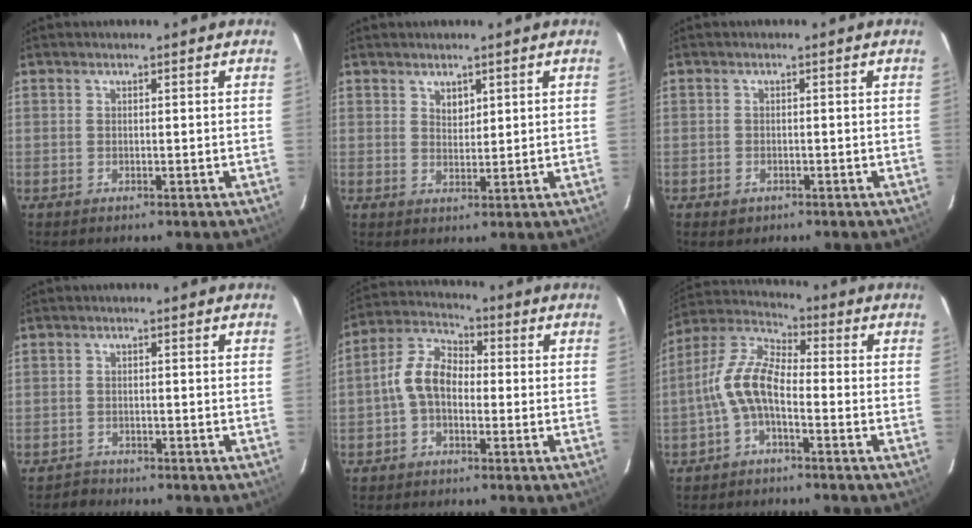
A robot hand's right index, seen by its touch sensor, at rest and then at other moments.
{"total": 2.2, "force": [1.5, 1.4, 0.9], "torque": [-0.011, 0.002, 0.027]}
{"total": 1.8, "force": [-1.0, 1.5, 0.6], "torque": [-0.012, -0.002, -0.012]}
{"total": 1.6, "force": [-1.4, 0.6, -0.4], "torque": [0.002, 0.005, -0.026]}
{"total": 7.7, "force": [-1.3, 5.0, 5.7], "torque": [-0.120, 0.024, -0.028]}
{"total": 8.8, "force": [-2.8, 3.6, 7.6], "torque": [-0.166, 0.018, -0.060]}